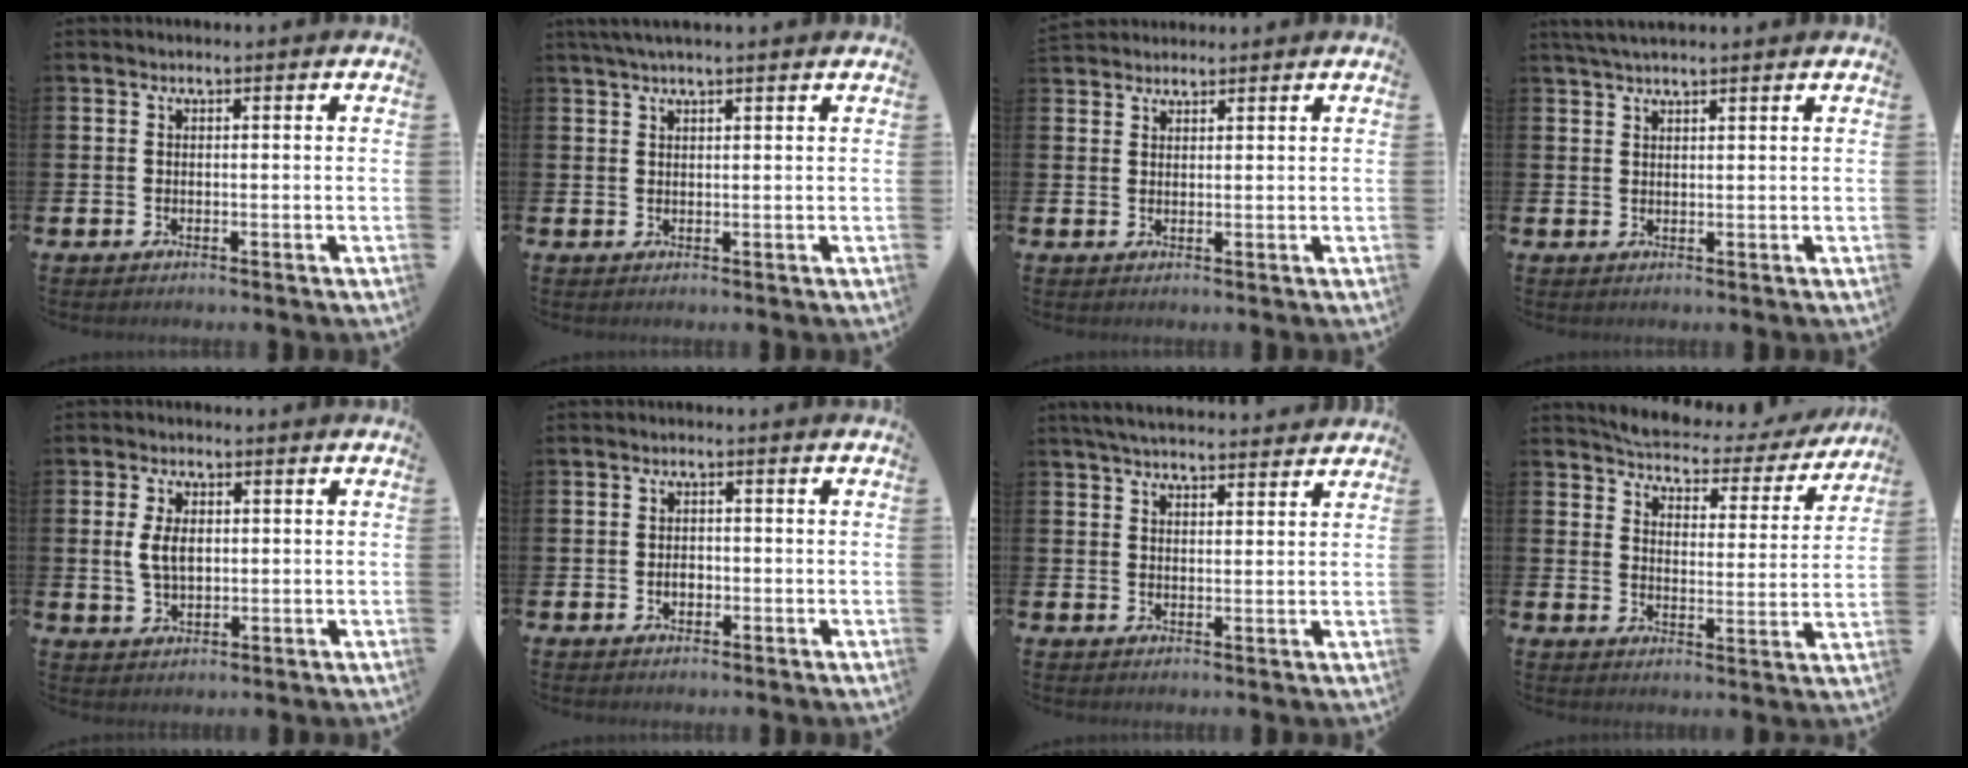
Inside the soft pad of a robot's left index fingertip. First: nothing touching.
{"total": 2.4, "force": [2.0, 0.1, 1.3], "torque": [-0.028, 0.002, 0.036]}
{"total": 2.1, "force": [2.1, 0.6, -0.1], "torque": [0.007, -0.006, 0.037]}
{"total": 2.8, "force": [2.5, 0.3, 1.2], "torque": [-0.027, -0.002, 0.046]}
{"total": 4.2, "force": [1.0, 2.4, 3.2], "torque": [-0.052, 0.003, 0.014]}
{"total": 1.7, "force": [-0.4, 1.2, 1.1], "torque": [-0.006, -0.001, -0.012]}
{"total": 4.4, "force": [4.3, 0.4, 0.9], "torque": [-0.035, -0.016, 0.081]}
{"total": 4.8, "force": [4.6, 1.1, 0.9], "torque": [-0.033, -0.039, 0.073]}